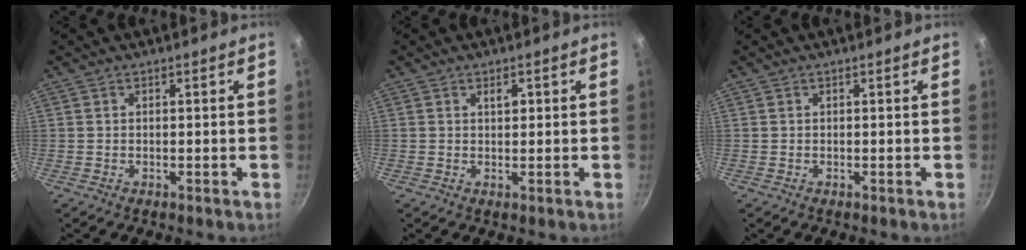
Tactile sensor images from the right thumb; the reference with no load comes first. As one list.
[{"total": 1.7, "force": [0.6, 1.0, 1.3], "torque": [-0.011, -0.003, 0.009]}, {"total": 0.0}]